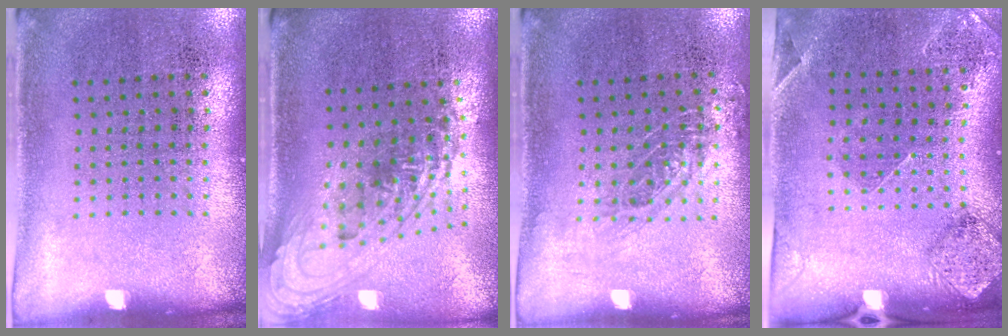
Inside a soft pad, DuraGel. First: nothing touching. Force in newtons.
{"total": 1.8, "press": 1.4, "slide": 1.2}
{"total": 0.9, "press": 0.8, "slide": 0.2}
{"total": 1.5, "press": 1.3, "slide": 0.7}